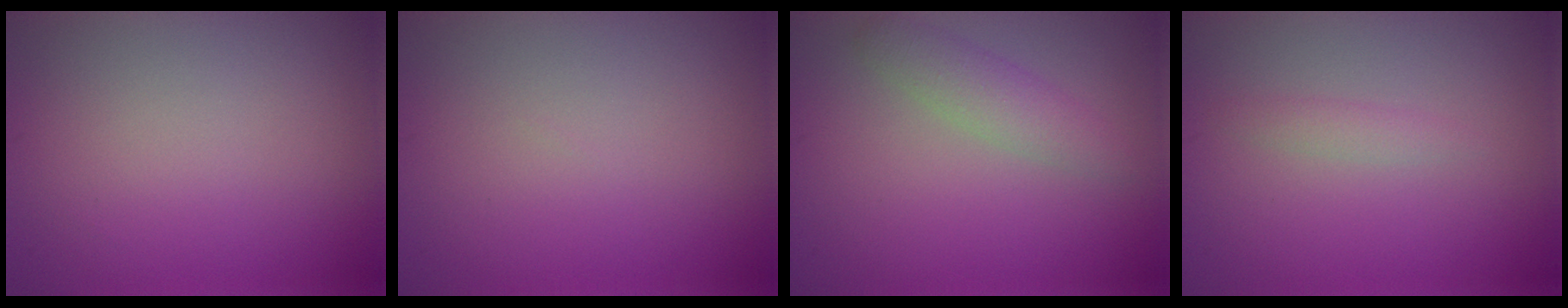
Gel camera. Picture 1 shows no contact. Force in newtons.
{"total": 0.0}
{"total": 2.5, "press": 2.5, "slide": 0.2}
{"total": 1.1, "press": 1.1, "slide": 0.1}